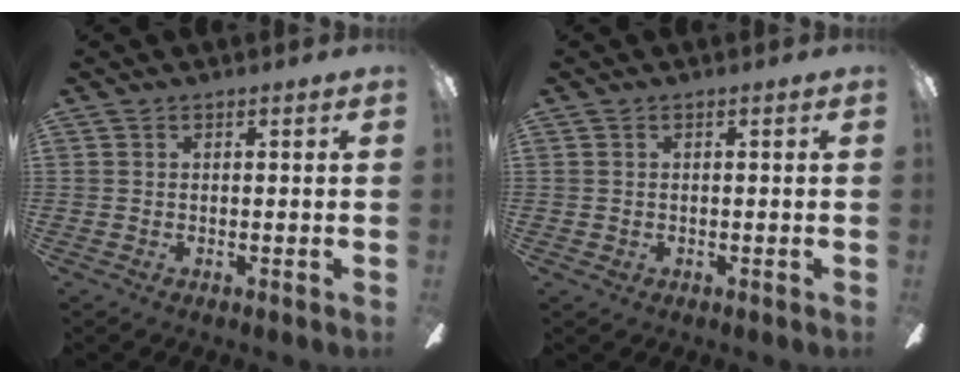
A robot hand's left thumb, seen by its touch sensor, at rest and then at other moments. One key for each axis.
{"total": 0.9, "fx": -0.3, "fy": 0.8, "fz": 0.4, "tx": -0.008, "ty": 0.002, "tz": -0.007}